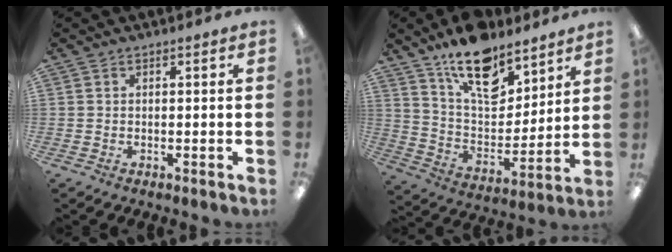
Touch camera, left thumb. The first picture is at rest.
{"total": 17.5, "force": [12.6, 8.4, 8.8], "torque": [-0.145, -0.077, 0.224]}